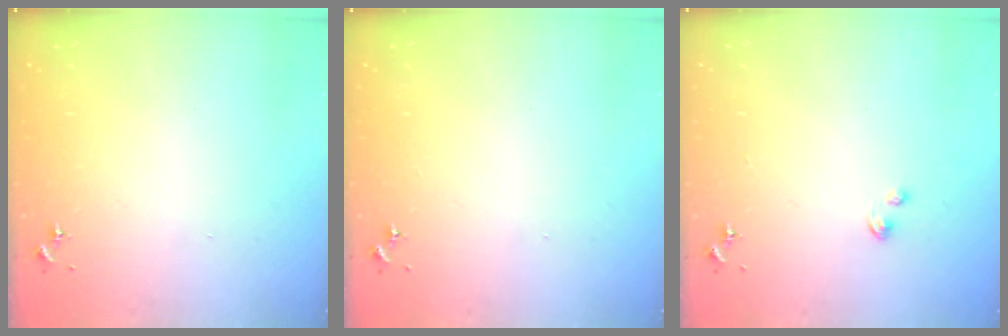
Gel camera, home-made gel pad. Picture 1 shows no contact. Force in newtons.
{"total": 0.0}
{"total": 2.2, "press": 2.2, "slide": 0.2}